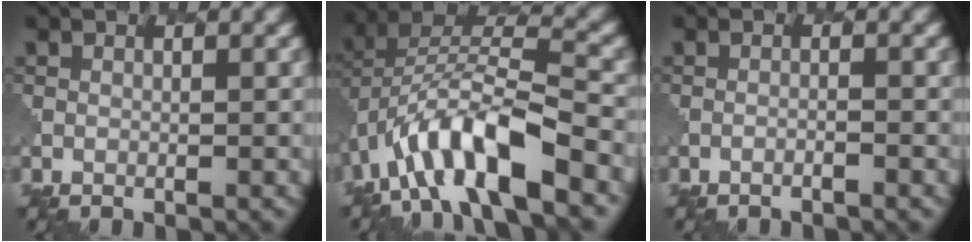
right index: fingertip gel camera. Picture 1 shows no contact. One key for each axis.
{"total": 10.1, "fx": -4.9, "fy": 3.6, "fz": 8.1, "tx": -0.140, "ty": 0.017, "tz": -0.090}
{"total": 0.7, "fx": -0.6, "fy": 0.2, "fz": 0.4, "tx": -0.001, "ty": 0.000, "tz": -0.015}